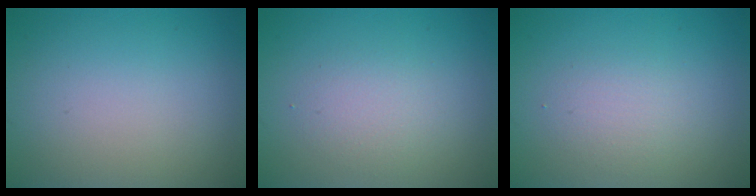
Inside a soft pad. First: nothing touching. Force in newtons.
{"total": 2.0, "press": 2.0, "slide": 0.1}
{"total": 1.9, "press": 1.9, "slide": 0.0}